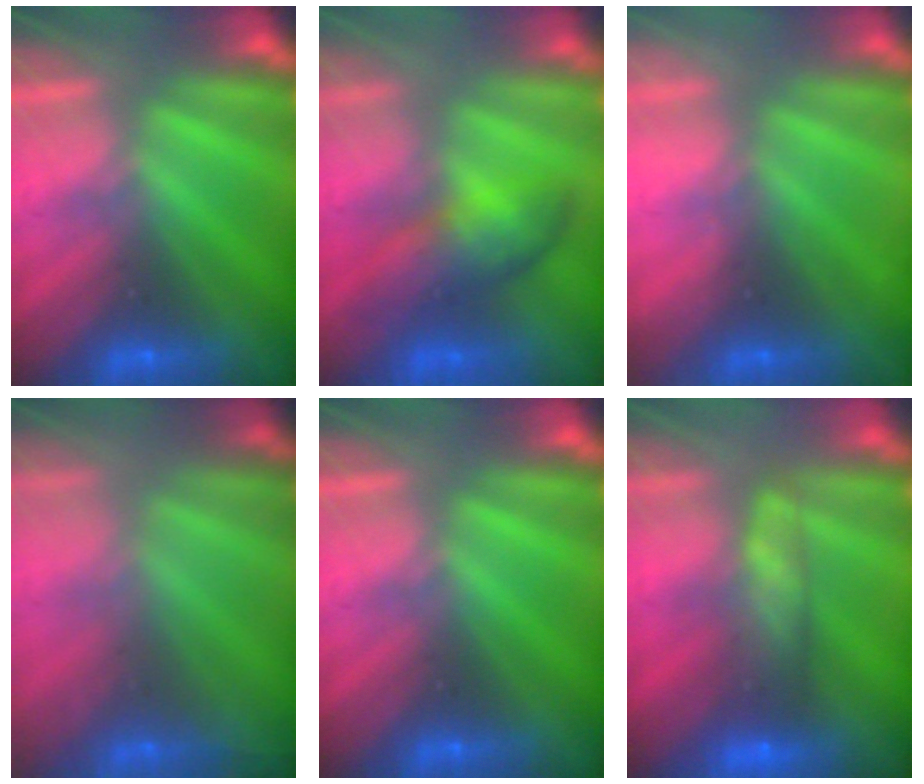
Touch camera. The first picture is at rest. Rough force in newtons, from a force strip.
{"total": 6.3}
{"total": 2.2}
{"total": 5.7}
{"total": 0.0}
{"total": 7.5}